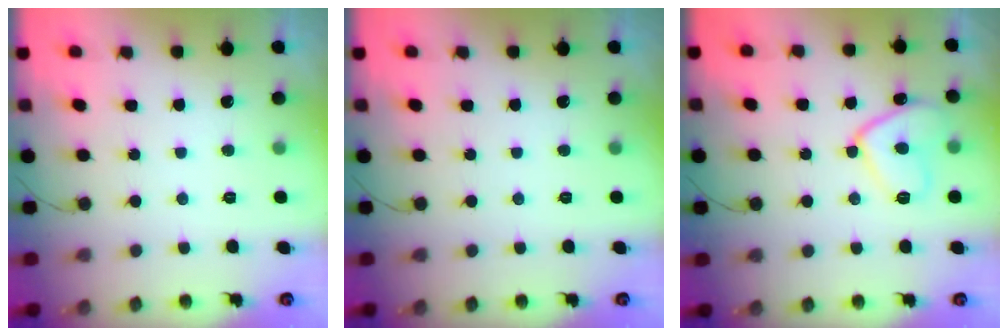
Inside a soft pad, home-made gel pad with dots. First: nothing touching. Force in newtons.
{"total": 0.0}
{"total": 11.5, "press": 11.4, "slide": 1.2}